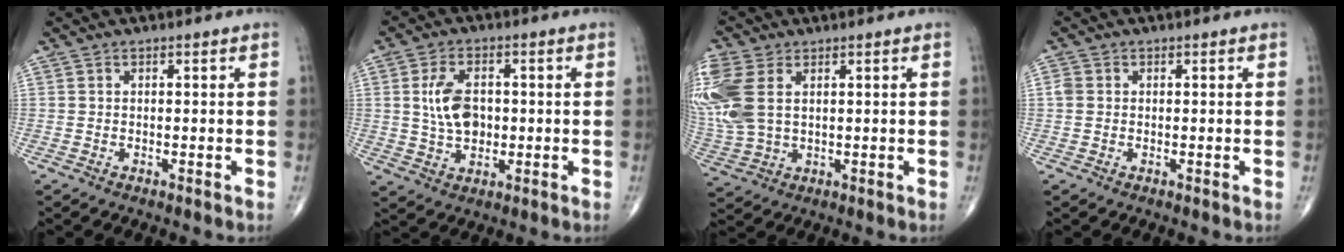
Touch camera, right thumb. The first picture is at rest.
{"total": 8.0, "force": [0.6, 5.1, 6.1], "torque": [-0.102, -0.001, 0.015]}
{"total": 14.5, "force": [3.7, 9.3, 10.5], "torque": [-0.288, -0.001, 0.082]}
{"total": 1.7, "force": [0.1, 1.4, 0.9], "torque": [-0.022, 0.003, 0.002]}